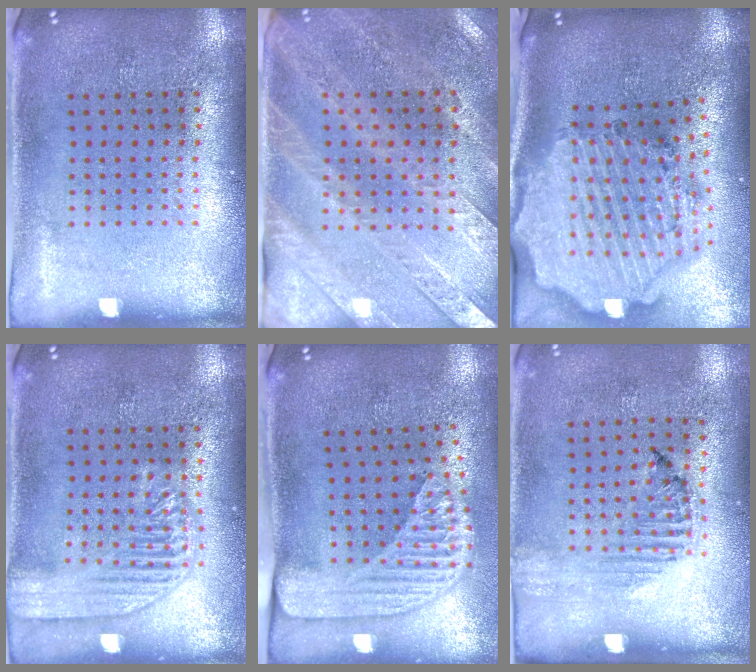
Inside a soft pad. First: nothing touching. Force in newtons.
{"total": 3.0, "press": 2.6, "slide": 1.4}
{"total": 3.6, "press": 3.0, "slide": 1.9}
{"total": 1.8, "press": 1.8, "slide": 0.3}
{"total": 2.3, "press": 1.8, "slide": 1.5}
{"total": 1.2, "press": 1.1, "slide": 0.4}